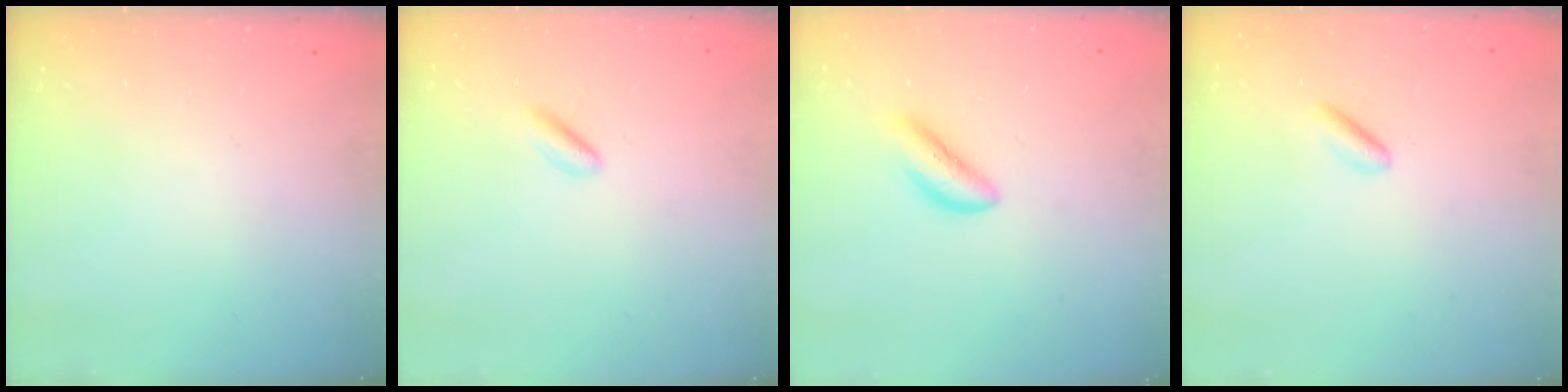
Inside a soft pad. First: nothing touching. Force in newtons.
{"total": 2.4, "press": 2.3, "slide": 0.6}
{"total": 3.8, "press": 3.8, "slide": 0.2}
{"total": 3.0, "press": 2.7, "slide": 1.2}